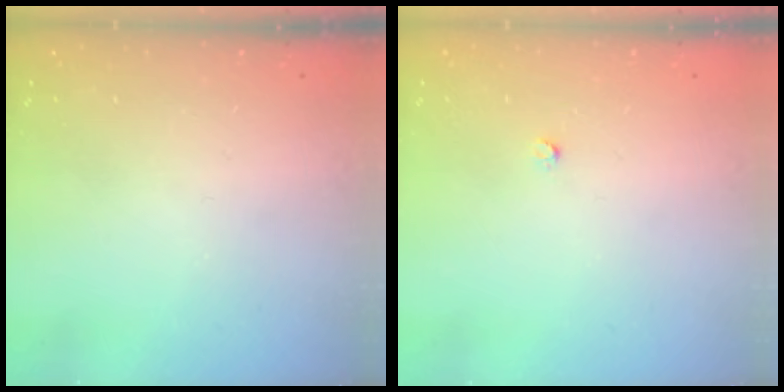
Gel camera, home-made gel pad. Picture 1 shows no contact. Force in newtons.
{"total": 2.2, "press": 2.2, "slide": 0.3}